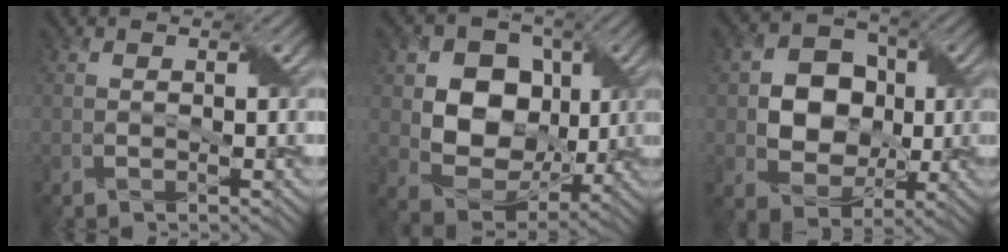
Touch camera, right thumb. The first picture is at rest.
{"total": 10.5, "force": [1.4, 8.6, 5.9], "torque": [-0.125, -0.009, 0.013]}
{"total": 8.9, "force": [0.2, 7.5, 4.9], "torque": [-0.105, 0.004, -0.009]}